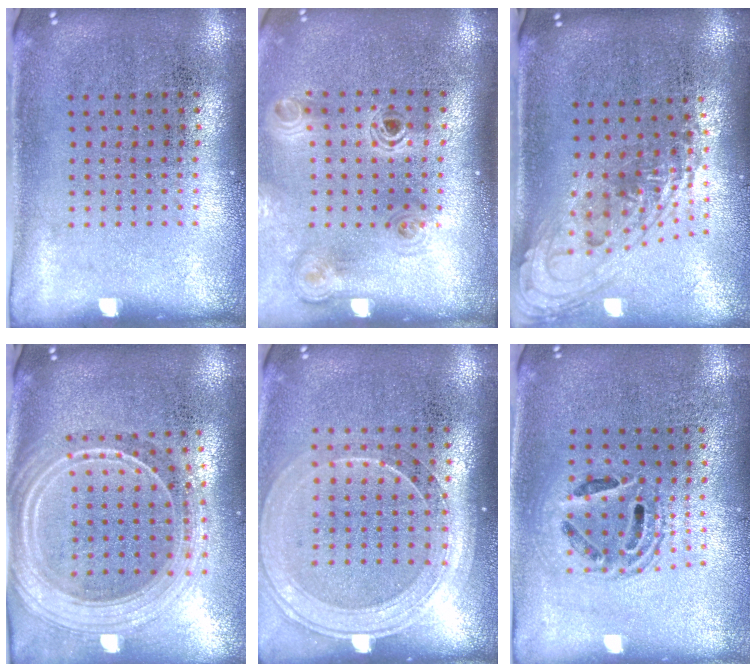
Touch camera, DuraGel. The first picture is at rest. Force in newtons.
{"total": 1.2, "press": 1.2, "slide": 0.3}
{"total": 1.5, "press": 1.2, "slide": 0.9}
{"total": 2.5, "press": 2.2, "slide": 1.3}
{"total": 1.8, "press": 1.6, "slide": 0.8}
{"total": 1.4, "press": 1.2, "slide": 0.6}